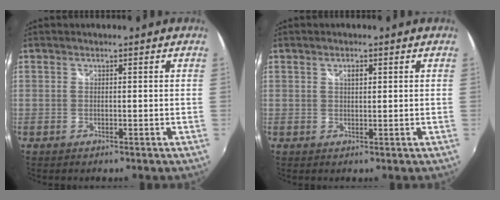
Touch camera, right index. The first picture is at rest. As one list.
[{"total": 1.4, "force": [0.7, 0.7, 1.0], "torque": [-0.016, 0.002, 0.011]}]